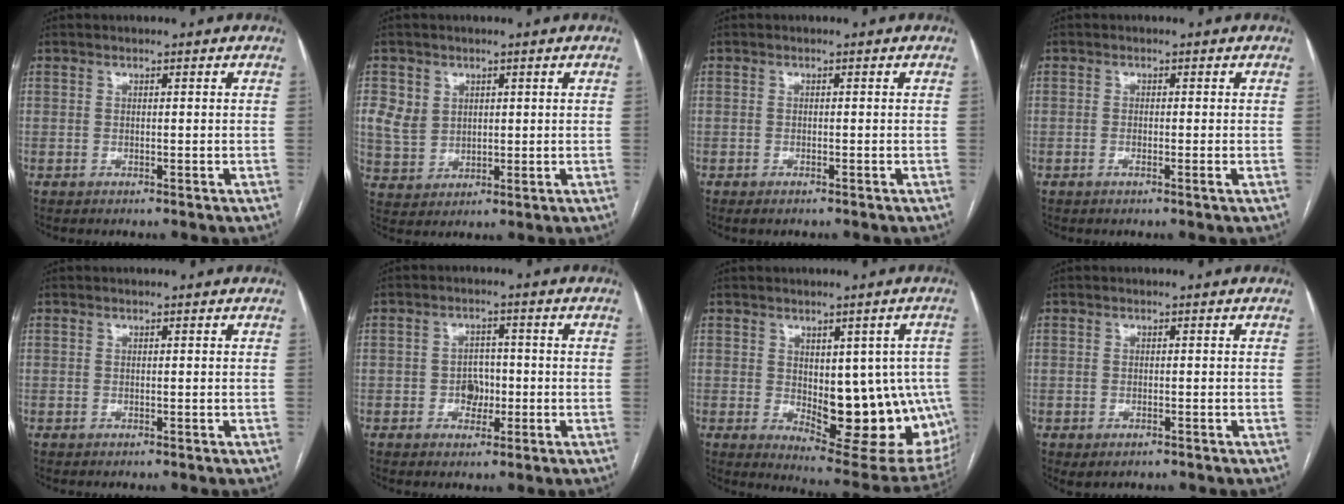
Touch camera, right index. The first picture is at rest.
{"total": 5.7, "force": [1.9, 4.9, 2.4], "torque": [-0.049, 0.010, 0.049]}
{"total": 1.0, "force": [-0.7, 0.2, 0.7], "torque": [-0.014, -0.002, -0.008]}
{"total": 1.6, "force": [-0.6, 0.0, 1.5], "torque": [-0.024, -0.002, -0.009]}
{"total": 0.0}
{"total": 3.7, "force": [-0.9, 2.9, 2.2], "torque": [-0.029, 0.009, -0.012]}
{"total": 17.0, "force": [-1.8, 7.3, 15.3], "torque": [-0.144, 0.004, 0.003]}
{"total": 1.8, "force": [-1.0, 0.8, 1.2], "torque": [-0.020, -0.003, -0.007]}